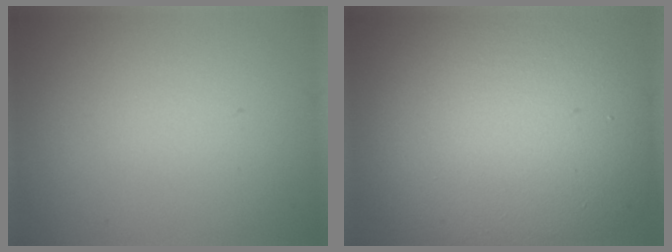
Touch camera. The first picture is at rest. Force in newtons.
{"total": 15.0, "press": 15.0, "slide": 0.9}